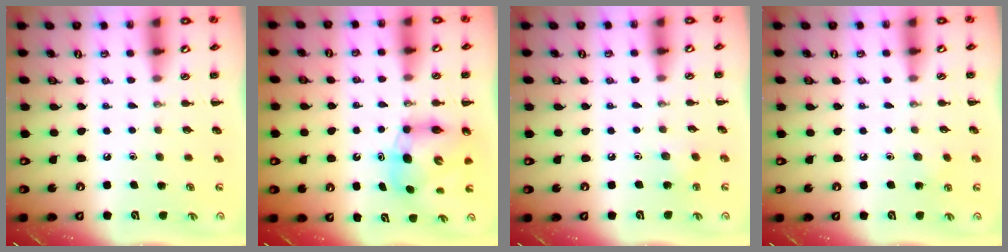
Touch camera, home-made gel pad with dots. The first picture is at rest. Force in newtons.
{"total": 7.7, "press": 7.4, "slide": 2.4}
{"total": 4.0, "press": 3.8, "slide": 1.2}
{"total": 5.3, "press": 5.1, "slide": 1.4}